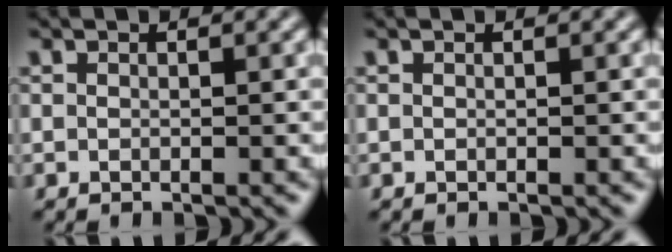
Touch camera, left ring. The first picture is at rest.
{"total": 0.0}